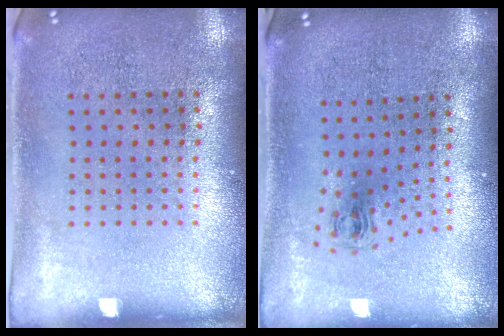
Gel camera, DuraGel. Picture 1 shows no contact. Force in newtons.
{"total": 0.7, "press": 0.4, "slide": 0.6}